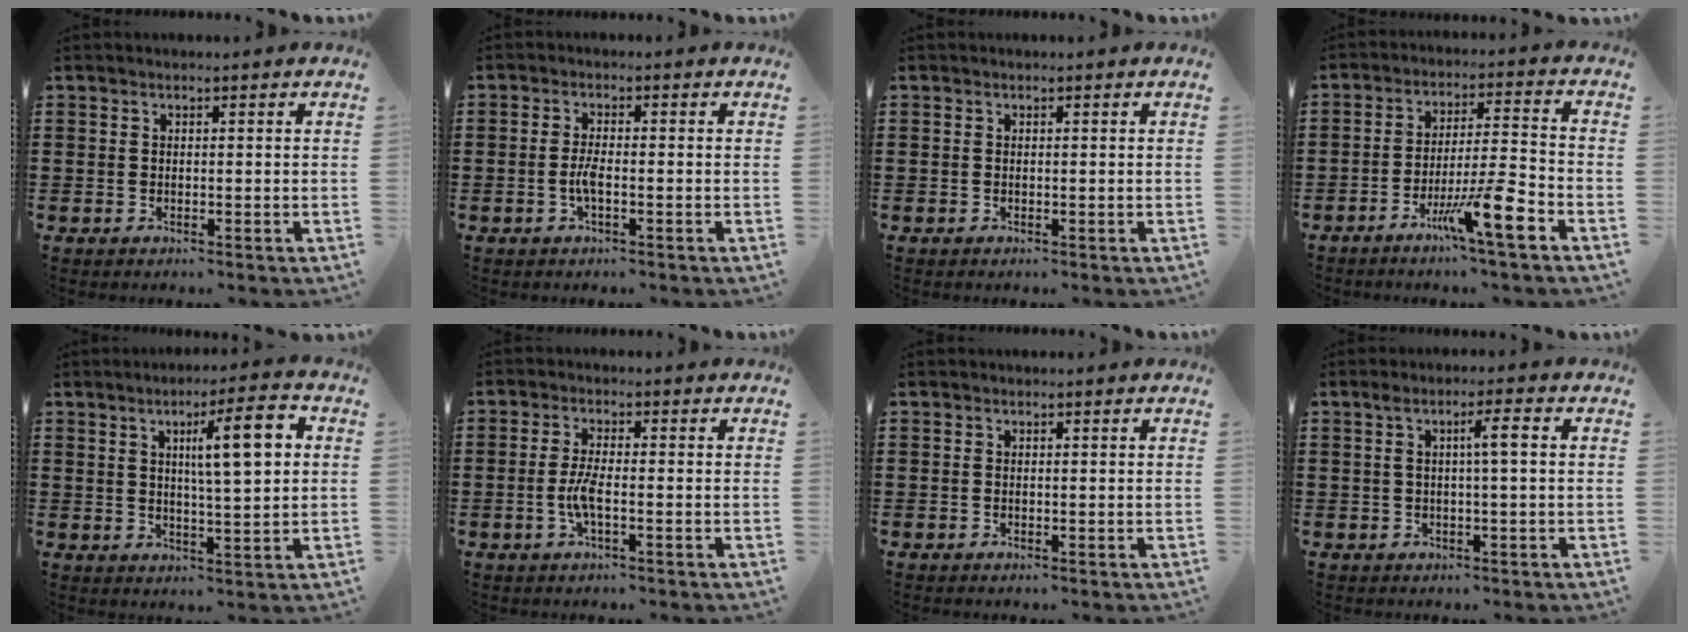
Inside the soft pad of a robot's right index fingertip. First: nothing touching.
{"total": 2.8, "force": [-0.9, 0.6, 2.6], "torque": [-0.063, -0.004, -0.022]}
{"total": 0.0}
{"total": 10.3, "force": [-5.6, 0.4, 8.6], "torque": [-0.150, -0.003, -0.100]}
{"total": 9.2, "force": [2.5, 1.6, 8.7], "torque": [-0.154, 0.000, 0.035]}
{"total": 4.0, "force": [-1.2, 0.9, 3.7], "torque": [-0.087, -0.004, -0.028]}
{"total": 0.0}
{"total": 3.8, "force": [0.4, 0.1, 3.7], "torque": [-0.070, 0.001, 0.002]}